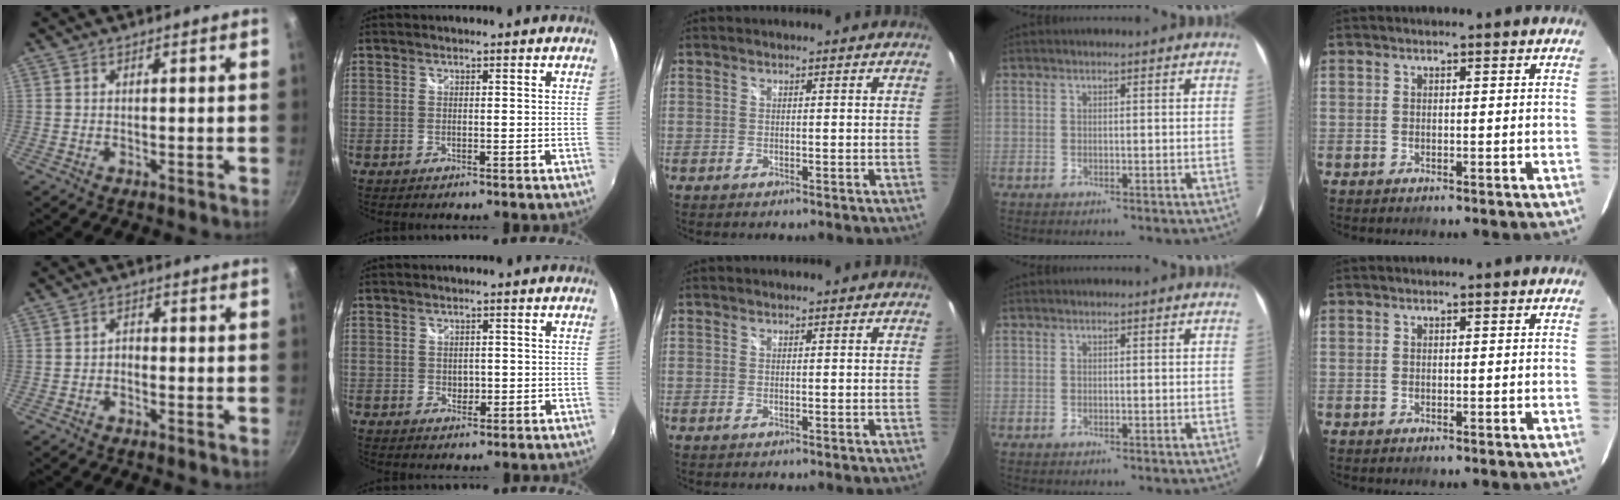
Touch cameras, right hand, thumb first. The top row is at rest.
{"thumb": {"total": 1.6, "force": [-0.8, 1.1, 0.9], "torque": [-0.009, 0.013, -0.017]}, "index": {"total": 1.9, "force": [-0.2, 1.6, 0.9], "torque": [-0.011, -0.001, -0.003]}}